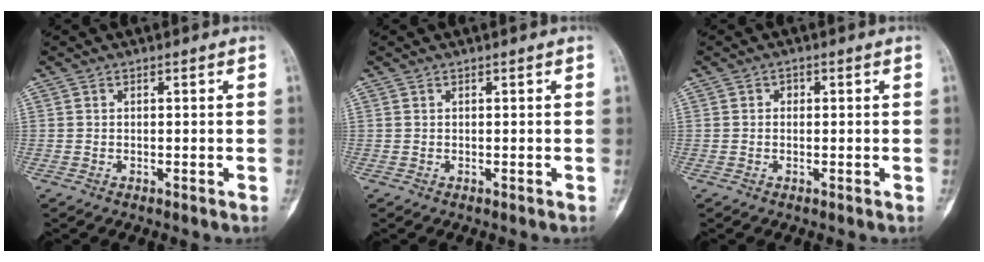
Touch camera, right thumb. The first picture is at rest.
{"total": 0.0}
{"total": 0.8, "force": [0.1, 0.6, 0.5], "torque": [-0.002, 0.003, -0.001]}